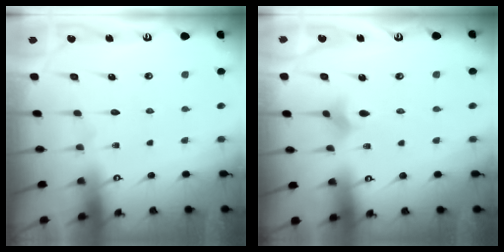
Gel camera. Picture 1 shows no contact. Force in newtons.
{"total": 3.3, "press": 3.3, "slide": 0.7}